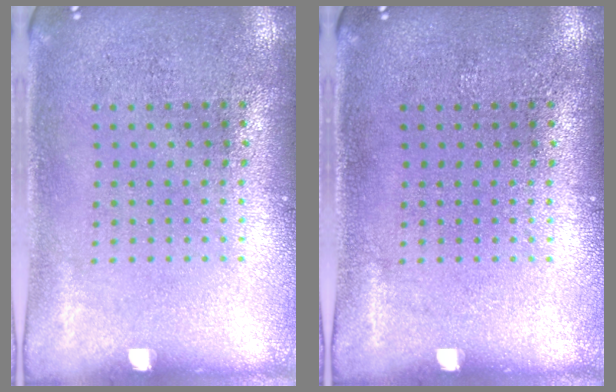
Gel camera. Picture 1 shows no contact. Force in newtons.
{"total": 0.0}